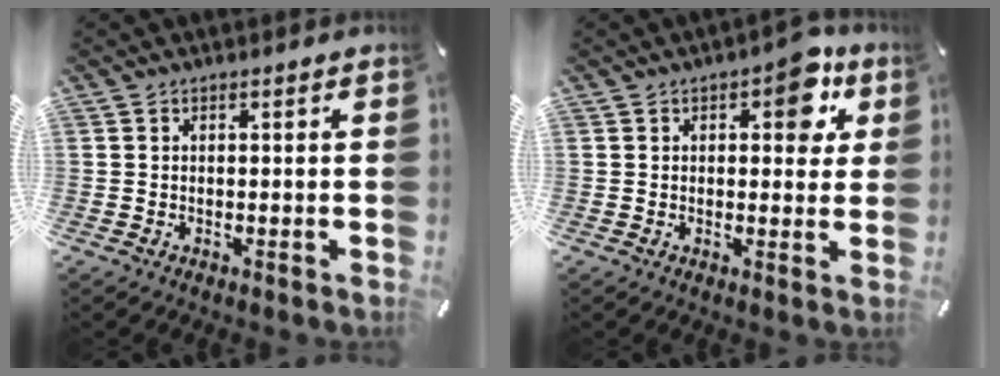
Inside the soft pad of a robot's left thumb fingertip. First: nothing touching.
{"total": 7.9, "force": [3.4, 4.4, 5.7], "torque": [-0.056, -0.012, 0.048]}